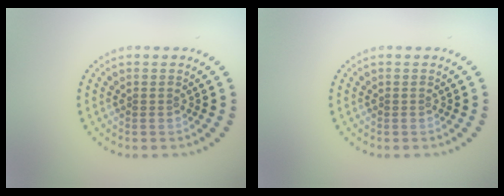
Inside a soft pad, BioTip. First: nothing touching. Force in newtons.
{"total": 0.0}